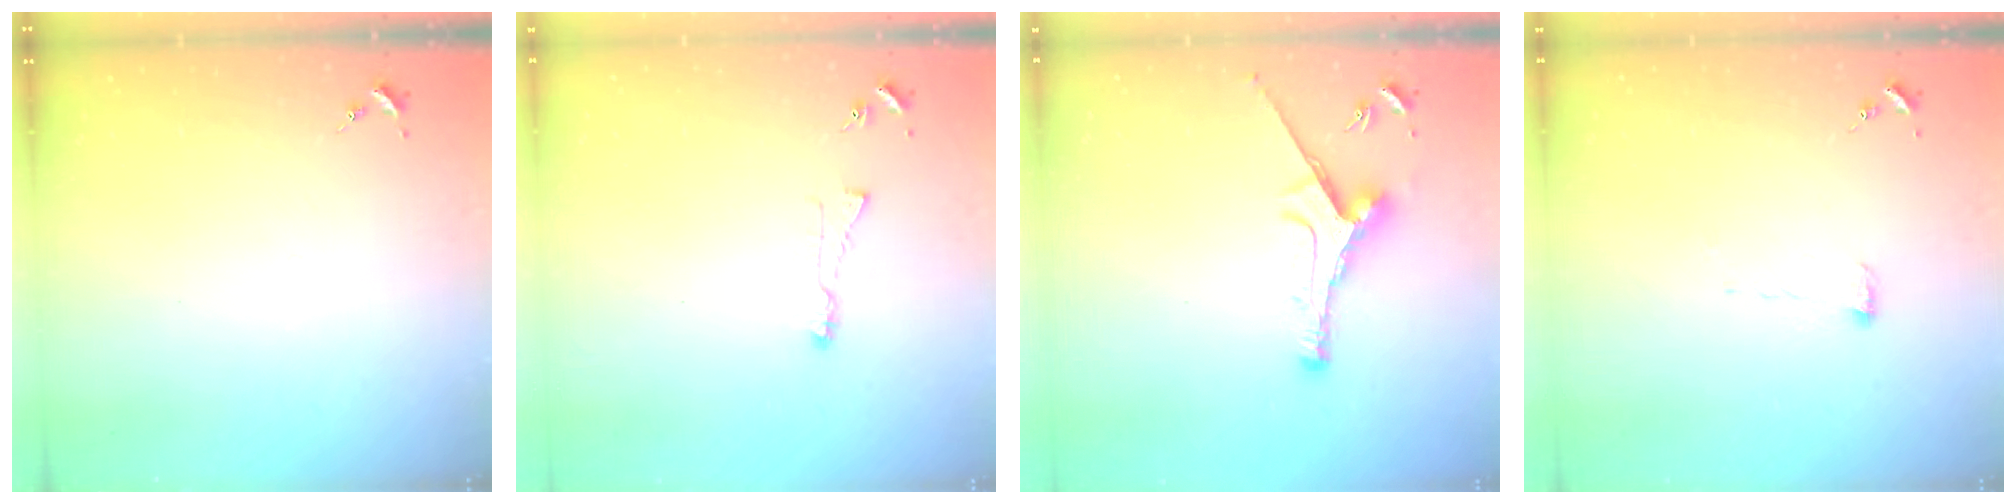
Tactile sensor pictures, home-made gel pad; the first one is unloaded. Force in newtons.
{"total": 5.5, "press": 5.4, "slide": 0.6}
{"total": 11.5, "press": 11.5, "slide": 0.7}
{"total": 5.0, "press": 5.0, "slide": 0.5}